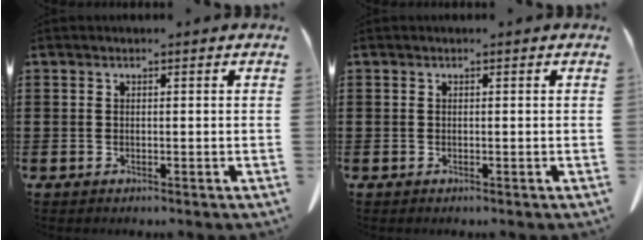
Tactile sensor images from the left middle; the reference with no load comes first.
{"total": 0.0}